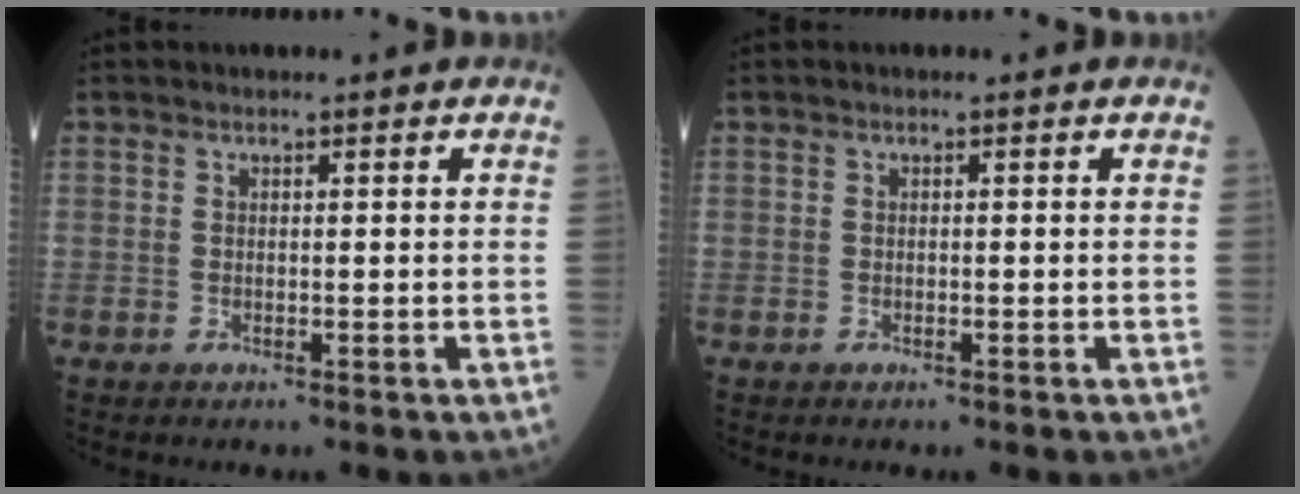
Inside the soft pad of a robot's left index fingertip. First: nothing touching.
{"total": 0.0}